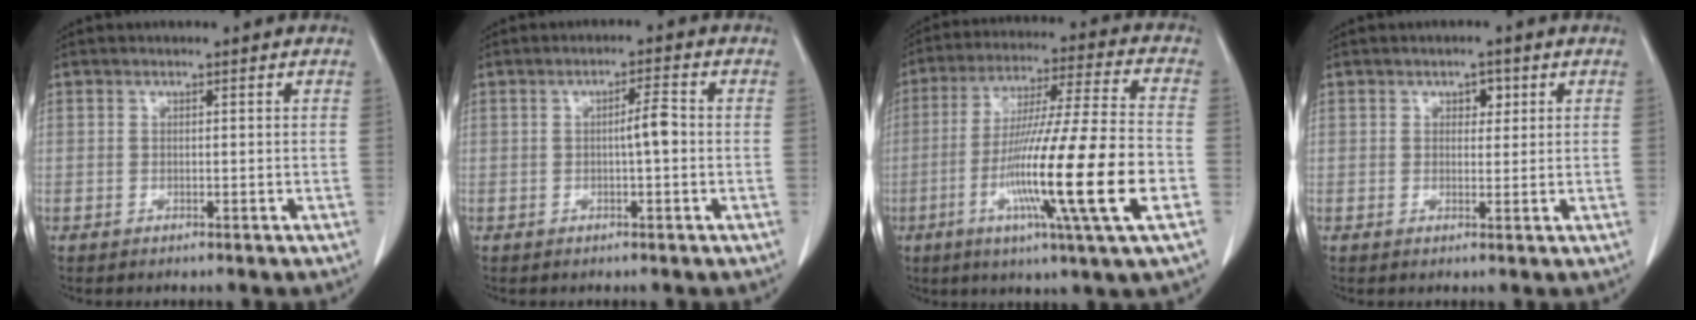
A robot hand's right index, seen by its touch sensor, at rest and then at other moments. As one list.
[{"total": 3.1, "force": [-0.2, 0.2, 3.0], "torque": [-0.048, 0.003, -0.006]}, {"total": 20.5, "force": [-6.1, -0.8, 19.5], "torque": [-0.346, -0.025, -0.112]}, {"total": 2.0, "force": [0.9, 1.3, 1.3], "torque": [-0.012, 0.002, 0.011]}]